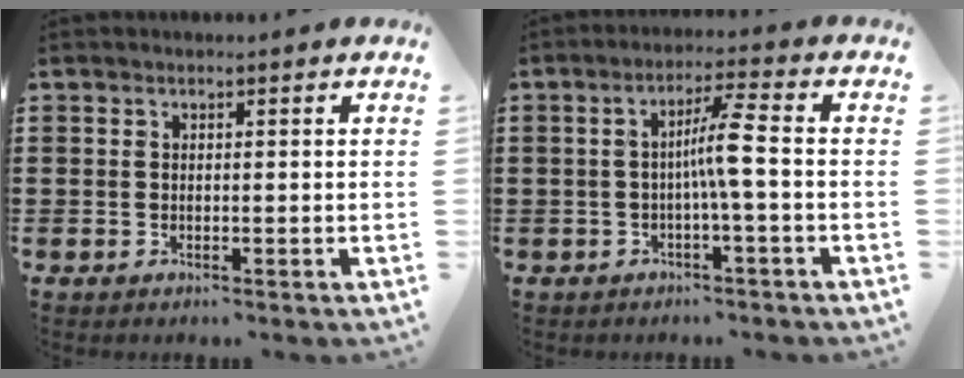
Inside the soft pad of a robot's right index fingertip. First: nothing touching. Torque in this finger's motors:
{"motor_torque": [1.60, 0.54, 0.29, 0.08]}